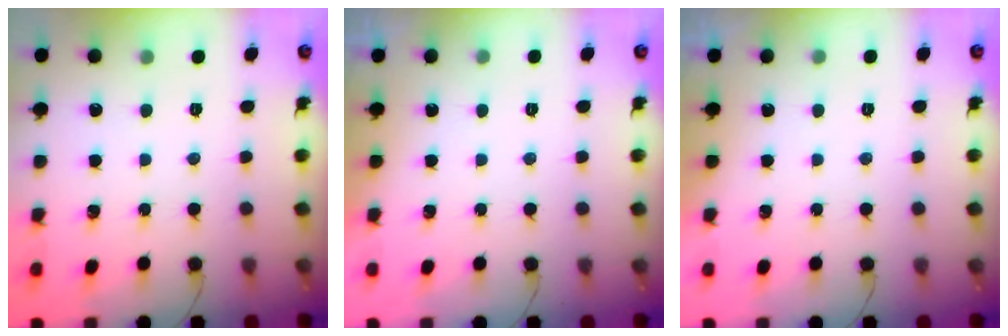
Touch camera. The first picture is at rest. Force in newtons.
{"total": 0.0}
{"total": 0.0}